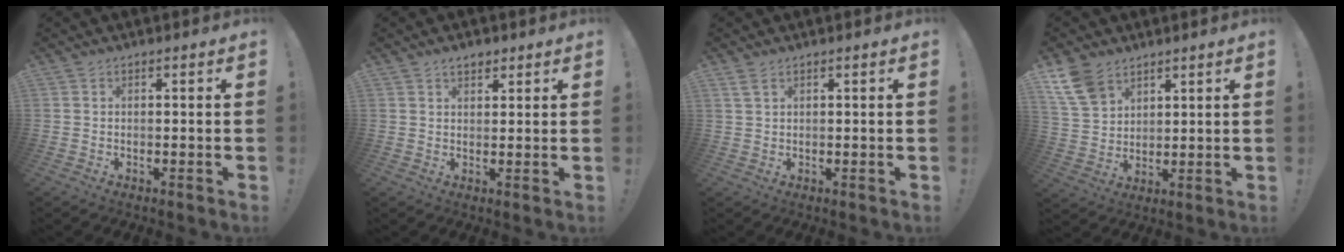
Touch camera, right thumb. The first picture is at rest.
{"total": 3.1, "force": [2.2, 1.8, 1.2], "torque": [-0.006, -0.012, 0.037]}
{"total": 2.7, "force": [1.6, 1.1, 1.8], "torque": [-0.032, -0.003, 0.031]}
{"total": 10.9, "force": [7.1, 6.8, 4.8], "torque": [-0.100, -0.032, 0.142]}